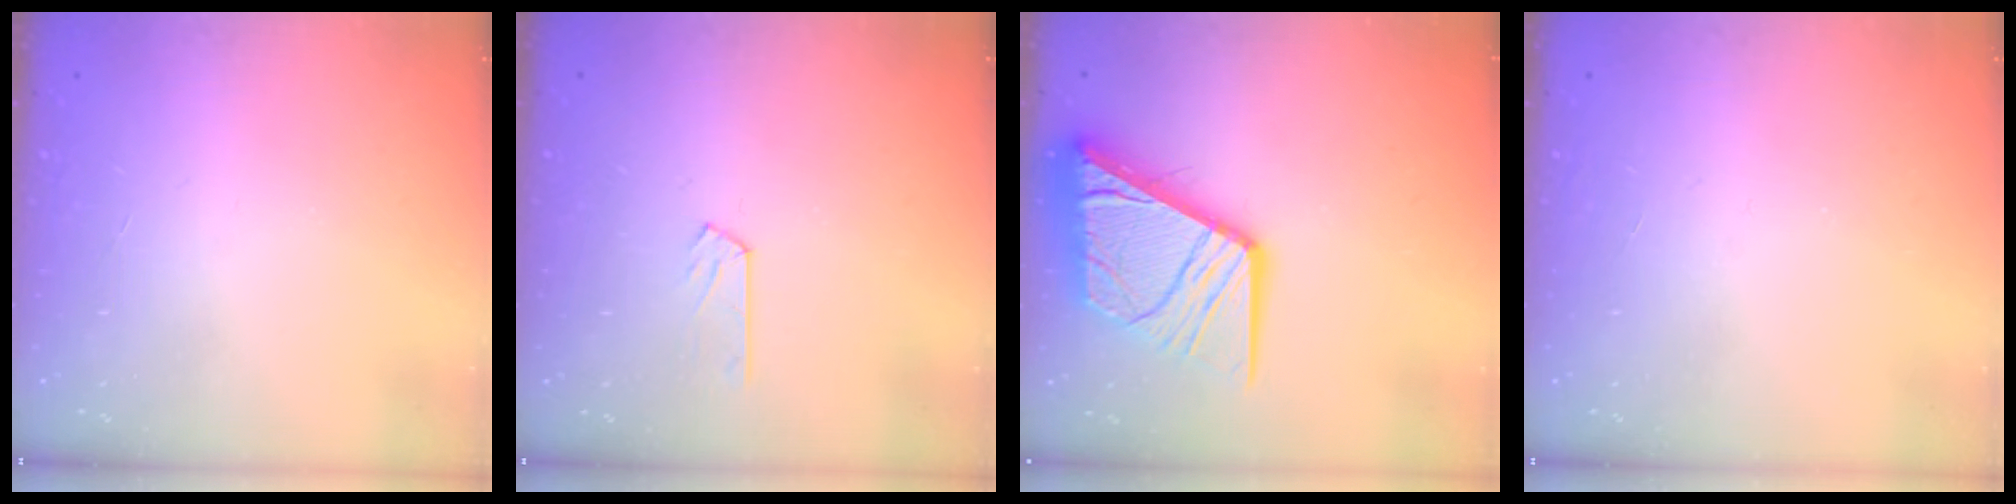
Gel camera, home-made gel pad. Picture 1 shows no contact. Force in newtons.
{"total": 4.8, "press": 4.8, "slide": 0.5}
{"total": 20.3, "press": 20.2, "slide": 2.1}
{"total": 0.0}